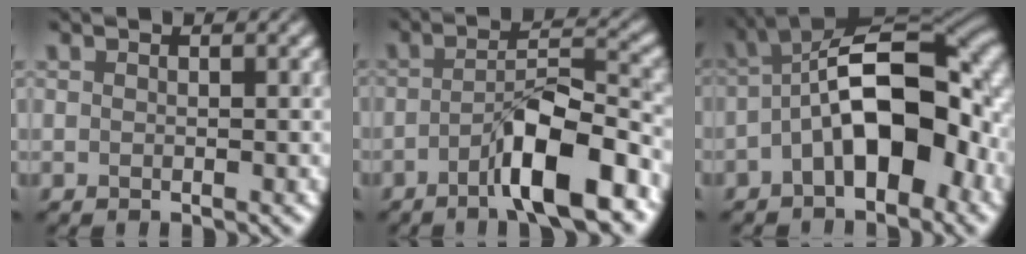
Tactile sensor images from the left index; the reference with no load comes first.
{"total": 7.1, "force": [-3.4, 1.6, 6.0], "torque": [-0.098, 0.013, -0.060]}
{"total": 11.8, "force": [-1.9, 5.5, 10.3], "torque": [-0.153, 0.023, -0.044]}